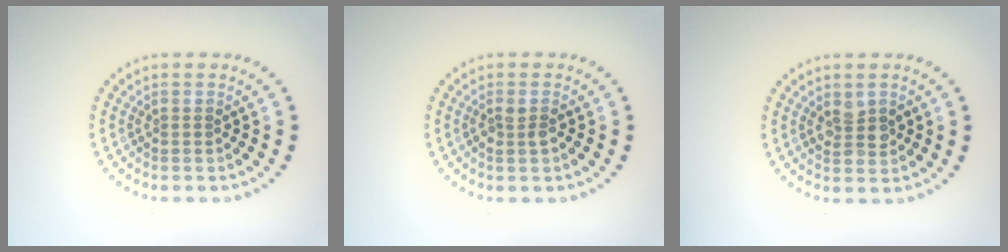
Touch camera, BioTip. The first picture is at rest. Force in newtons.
{"total": 0.9, "press": 0.9, "slide": 0.3}
{"total": 2.1, "press": 2.0, "slide": 0.3}